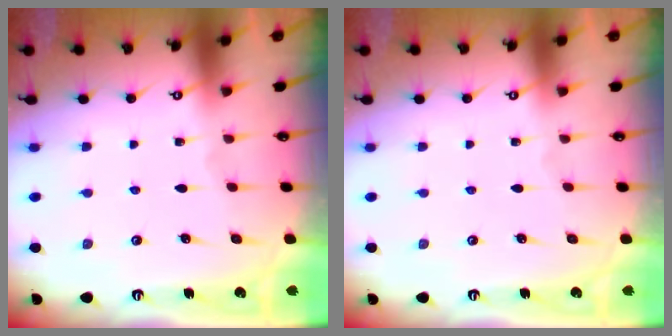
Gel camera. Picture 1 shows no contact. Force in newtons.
{"total": 0.0}